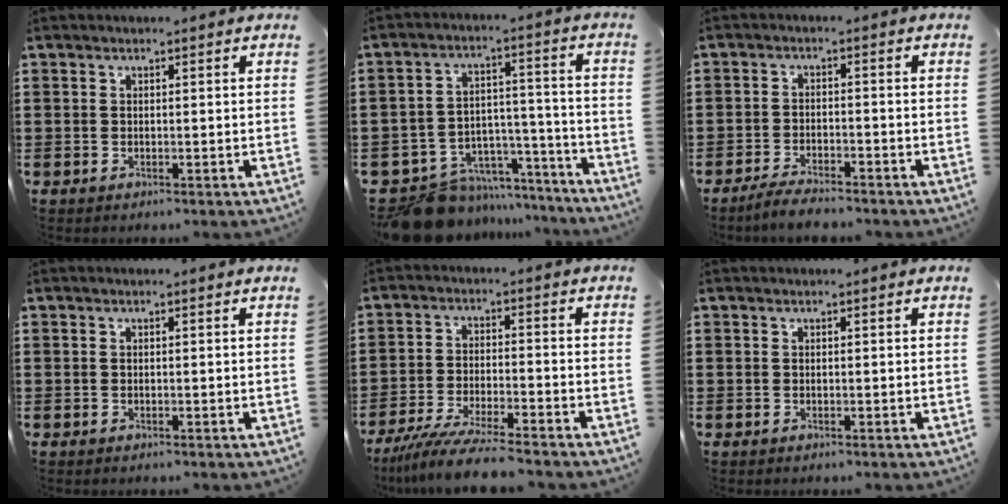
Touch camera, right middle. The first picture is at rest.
{"total": 10.9, "force": [-9.6, 4.3, 2.6], "torque": [-0.050, 0.043, -0.178]}
{"total": 3.4, "force": [-3.3, 0.2, 0.9], "torque": [-0.024, 0.002, -0.070]}
{"total": 0.0}
{"total": 6.8, "force": [-6.2, -0.1, 2.9], "torque": [-0.068, -0.016, -0.121]}
{"total": 0.0}